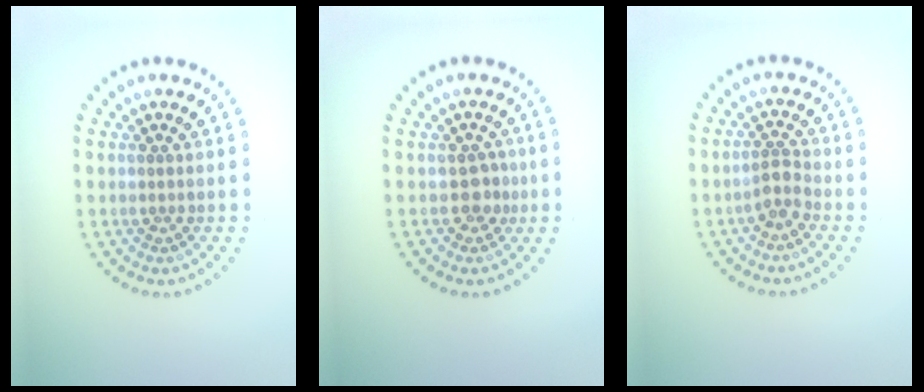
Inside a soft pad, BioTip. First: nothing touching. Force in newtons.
{"total": 1.7, "press": 1.6, "slide": 0.7}
{"total": 1.8, "press": 1.4, "slide": 1.1}